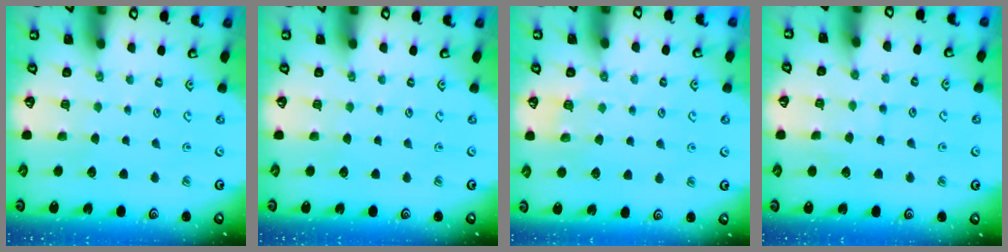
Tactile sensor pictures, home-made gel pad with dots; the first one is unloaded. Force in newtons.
{"total": 0.0}
{"total": 3.0, "press": 2.6, "slide": 1.5}
{"total": 6.8, "press": 6.7, "slide": 0.6}